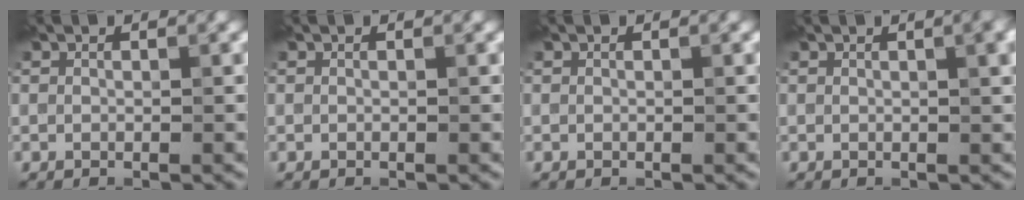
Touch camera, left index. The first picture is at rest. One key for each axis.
{"total": 0.0}
{"total": 0.0}
{"total": 3.2, "fx": 1.0, "fy": 1.1, "fz": 2.8, "tx": -0.021, "ty": 0.010, "tz": 0.012}